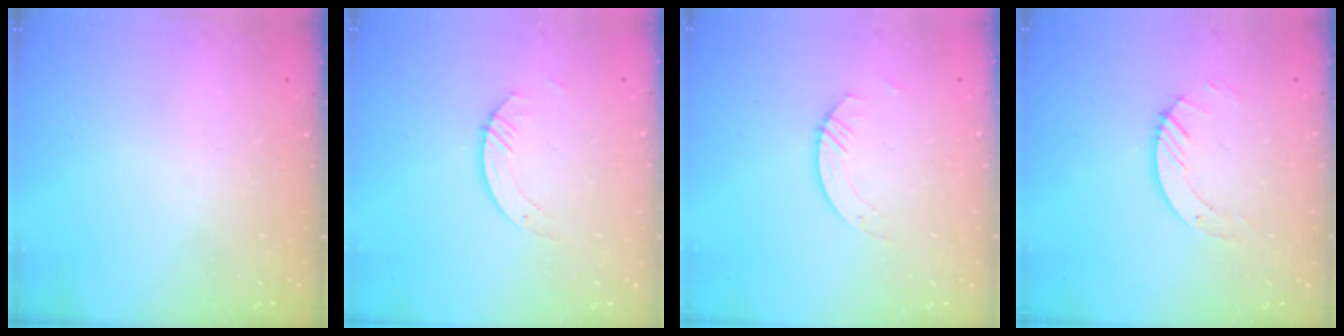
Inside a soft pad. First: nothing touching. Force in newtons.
{"total": 3.6, "press": 3.6, "slide": 0.3}
{"total": 2.8, "press": 2.8, "slide": 0.2}
{"total": 5.2, "press": 5.2, "slide": 0.3}